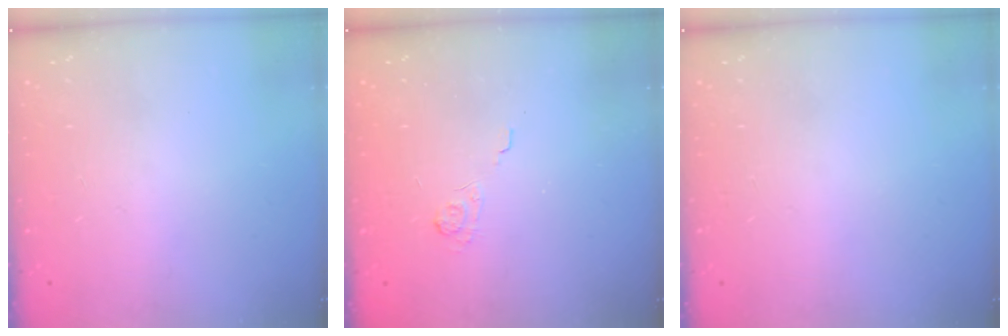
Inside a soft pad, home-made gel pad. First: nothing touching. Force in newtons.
{"total": 2.2, "press": 1.7, "slide": 1.5}
{"total": 0.0}